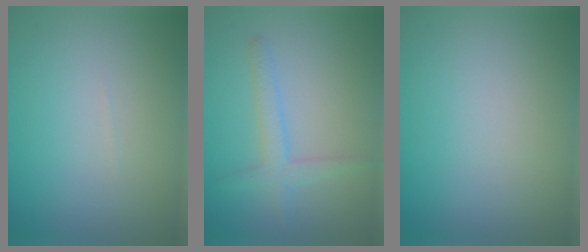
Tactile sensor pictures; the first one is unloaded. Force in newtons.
{"total": 2.3, "press": 2.3, "slide": 0.1}
{"total": 0.0}